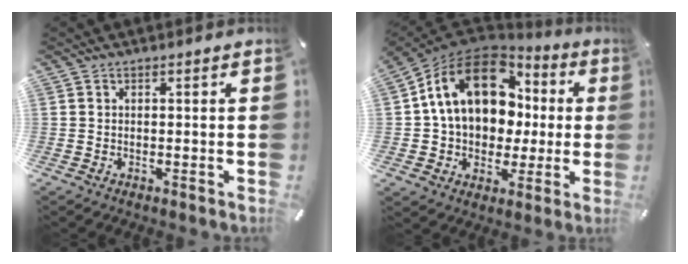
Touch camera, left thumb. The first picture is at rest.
{"total": 17.6, "force": [4.3, 13.5, 10.6], "torque": [-0.203, -0.009, 0.080]}